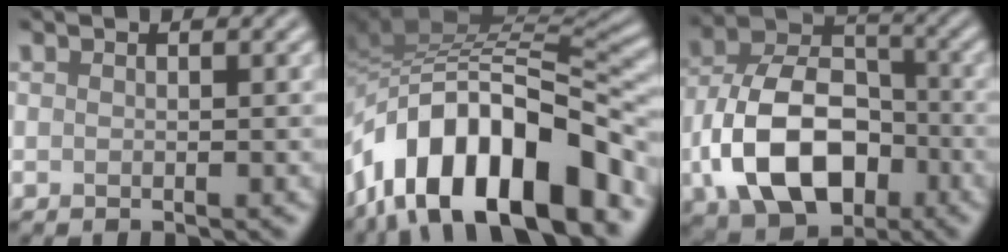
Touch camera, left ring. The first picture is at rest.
{"total": 14.2, "force": [-7.0, 6.9, 10.3], "torque": [-0.166, 0.019, -0.128]}
{"total": 11.6, "force": [-3.5, 7.6, 8.0], "torque": [-0.161, -0.001, -0.070]}